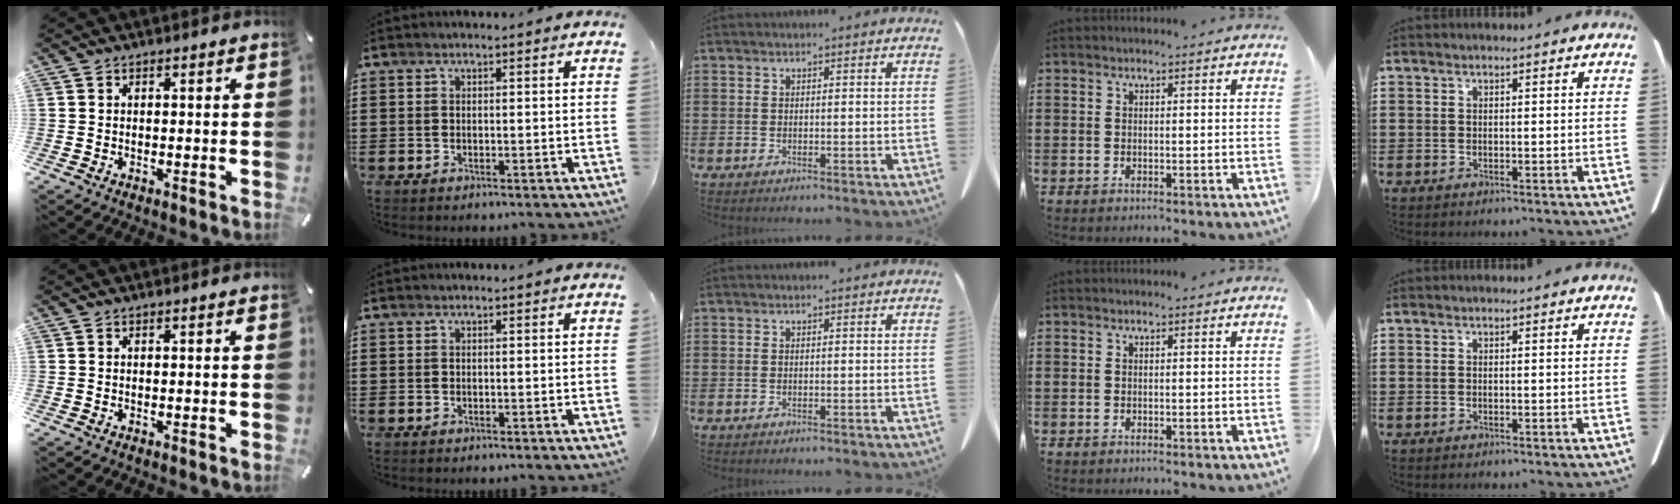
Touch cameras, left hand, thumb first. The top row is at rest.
{}